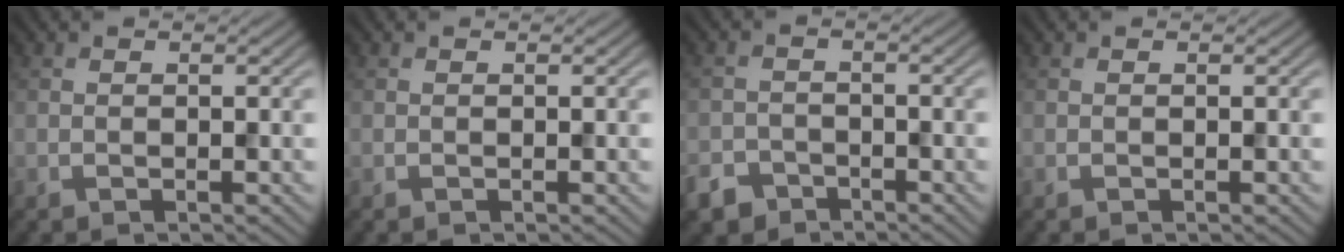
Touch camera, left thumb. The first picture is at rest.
{"total": 0.0}
{"total": 3.5, "force": [-2.8, 2.0, 0.7], "torque": [-0.021, -0.003, -0.055]}
{"total": 0.0}